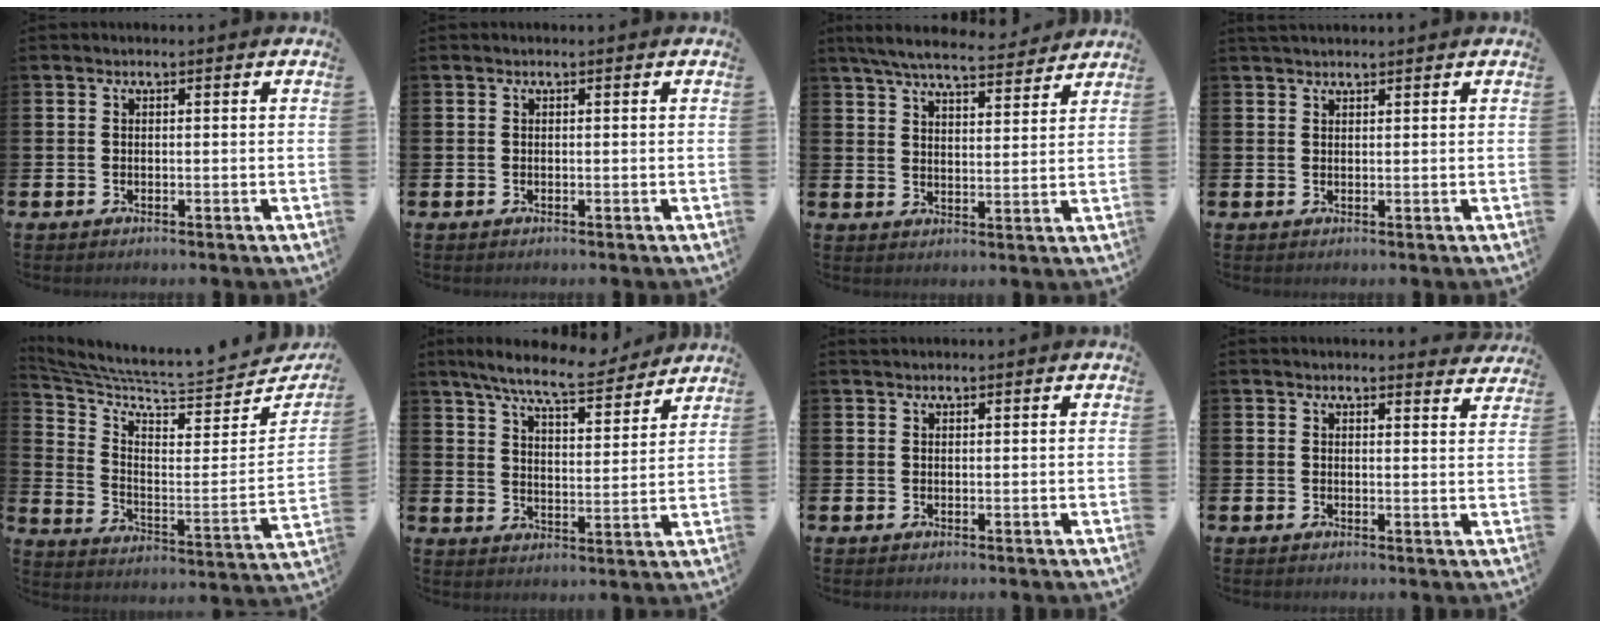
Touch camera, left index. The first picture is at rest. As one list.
[{"total": 0.0}, {"total": 6.9, "force": [6.5, 1.1, 2.2], "torque": [-0.054, -0.038, 0.112]}, {"total": 1.5, "force": [1.5, 0.3, 0.3], "torque": [0.001, -0.003, 0.025]}, {"total": 6.9, "force": [6.2, 1.2, 2.8], "torque": [-0.076, -0.073, 0.097]}, {"total": 8.7, "force": [7.9, 1.1, 3.6], "torque": [-0.094, -0.041, 0.138]}, {"total": 0.8, "force": [0.8, 0.2, 0.1], "torque": [0.007, -0.002, 0.012]}, {"total": 2.3, "force": [2.3, 0.2, 0.0], "torque": [0.005, -0.014, 0.039]}]